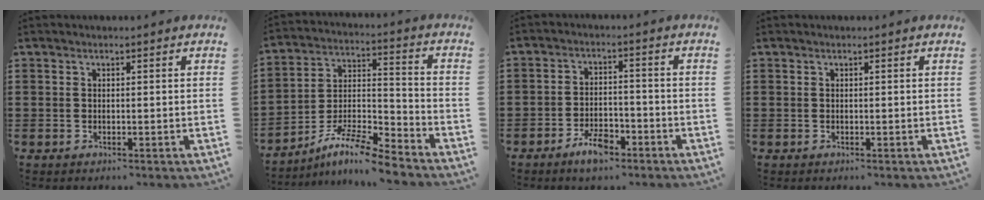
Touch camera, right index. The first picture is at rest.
{"total": 9.4, "force": [-8.1, 1.0, 4.6], "torque": [-0.089, 0.012, -0.161]}
{"total": 5.5, "force": [-3.5, 2.1, 3.6], "torque": [-0.070, 0.009, -0.066]}
{"total": 0.0}